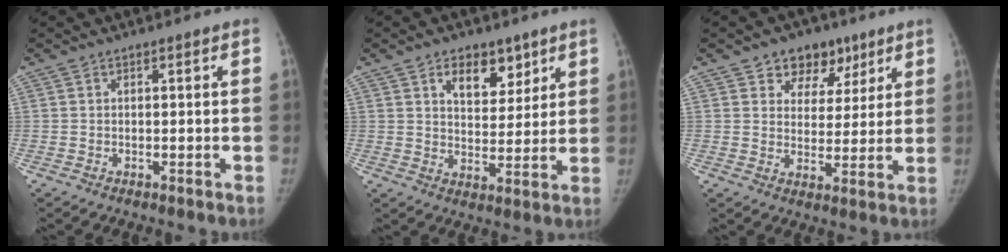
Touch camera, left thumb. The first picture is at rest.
{"total": 8.6, "force": [5.0, 5.2, 4.7], "torque": [-0.036, -0.029, 0.080]}
{"total": 8.9, "force": [5.4, 6.5, 2.8], "torque": [0.006, -0.018, 0.081]}